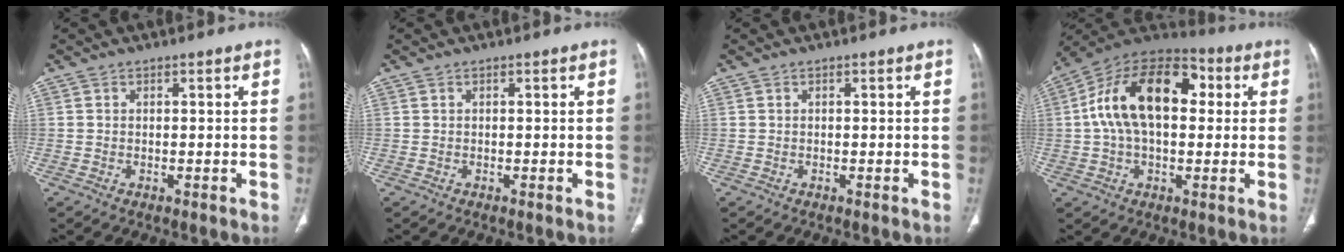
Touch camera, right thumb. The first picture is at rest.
{"total": 0.0}
{"total": 0.0}
{"total": 19.8, "force": [3.1, 11.6, 15.7], "torque": [-0.256, 0.036, 0.043]}